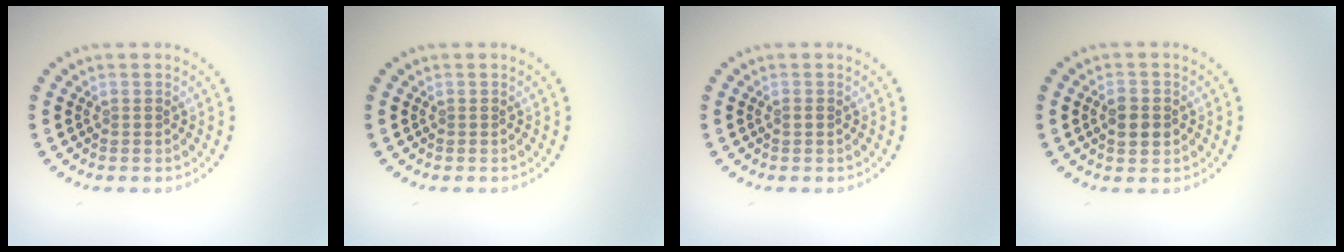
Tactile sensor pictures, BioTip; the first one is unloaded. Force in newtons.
{"total": 0.0}
{"total": 0.5, "press": 0.5, "slide": 0.1}
{"total": 2.7, "press": 2.7, "slide": 0.1}